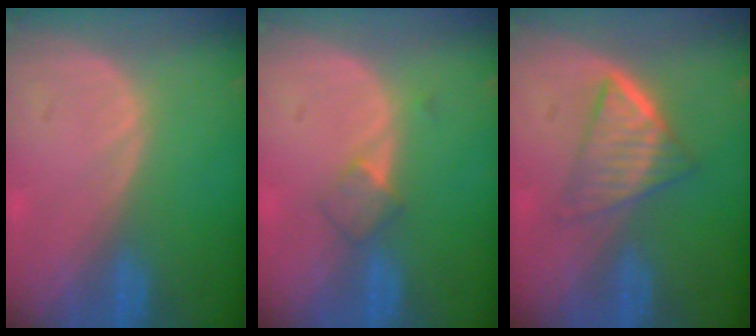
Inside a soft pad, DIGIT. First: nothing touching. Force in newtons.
{"total": 2.7, "press": 2.4, "slide": 1.1}
{"total": 6.6, "press": 5.5, "slide": 3.6}